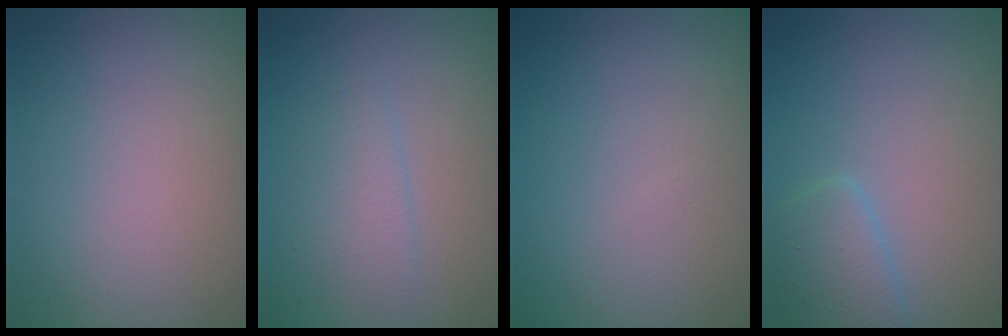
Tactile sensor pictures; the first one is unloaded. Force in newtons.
{"total": 1.8, "press": 1.8, "slide": 0.1}
{"total": 0.0}
{"total": 2.3, "press": 2.3, "slide": 0.1}